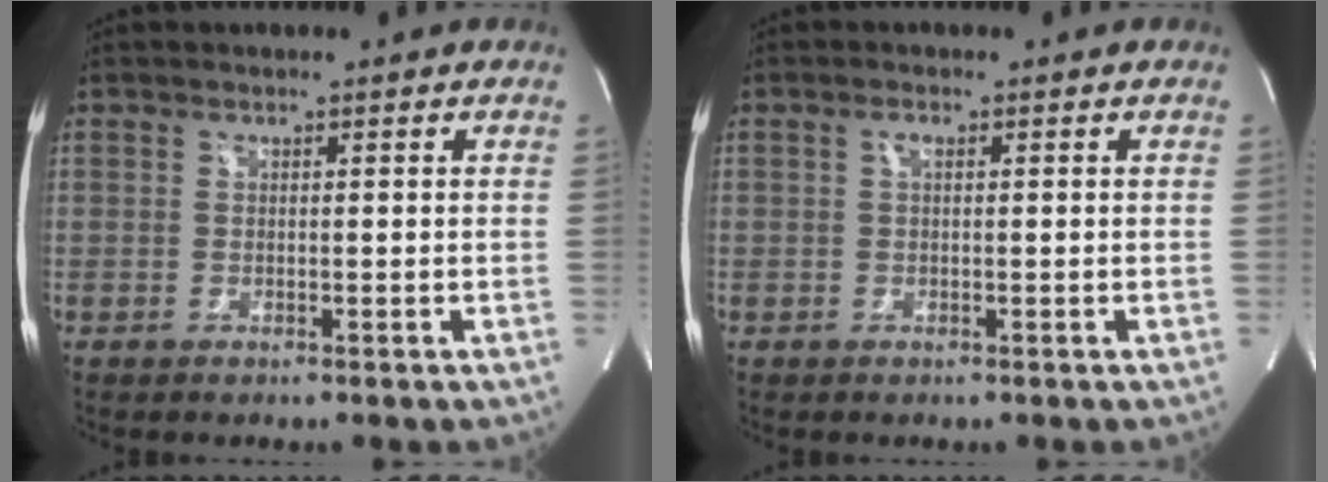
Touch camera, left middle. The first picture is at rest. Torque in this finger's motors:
{"motor_torque": [0.38, -0.22, 0.09, 0.04]}